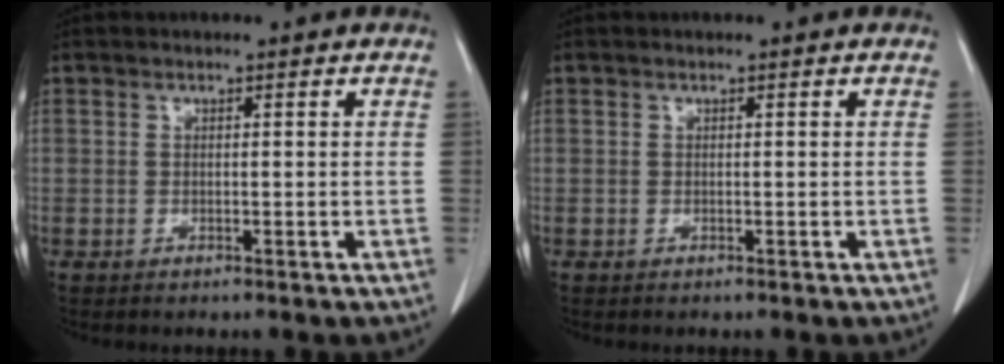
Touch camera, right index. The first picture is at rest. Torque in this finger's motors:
{"motor_torque": [0.04, 0.00, -0.01, 0.00]}